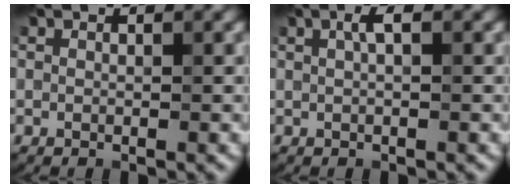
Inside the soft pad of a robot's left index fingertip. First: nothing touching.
{"total": 1.3, "force": [0.5, 0.3, 1.2], "torque": [-0.025, 0.006, 0.007]}